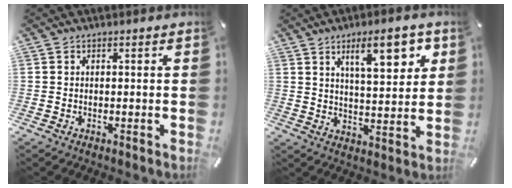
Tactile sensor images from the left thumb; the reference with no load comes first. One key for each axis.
{"total": 12.2, "fx": 6.4, "fy": 4.6, "fz": 9.3, "tx": -0.131, "ty": -0.023, "tz": 0.102}